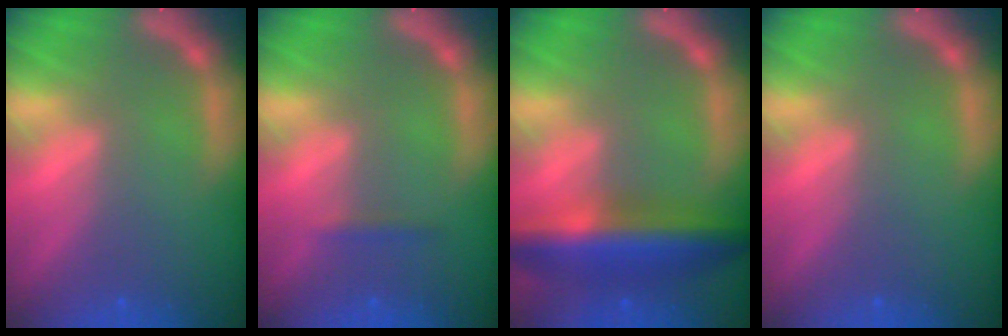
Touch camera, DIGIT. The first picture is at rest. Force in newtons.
{"total": 0.9}
{"total": 8.0}
{"total": 0.0}